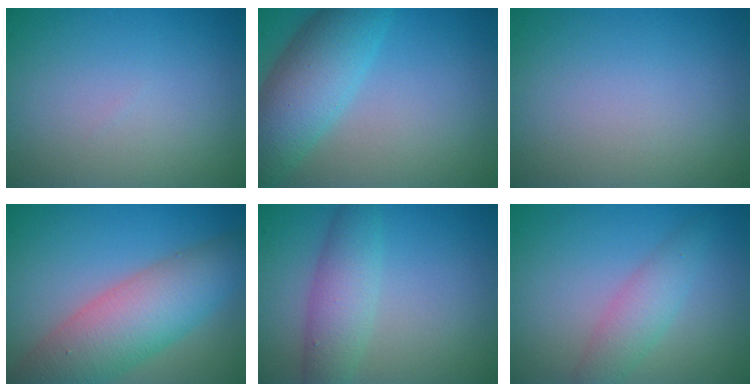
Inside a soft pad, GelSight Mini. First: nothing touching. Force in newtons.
{"total": 6.9, "press": 6.9, "slide": 0.2}
{"total": 0.0}
{"total": 8.1, "press": 8.1, "slide": 0.3}
{"total": 3.8, "press": 3.8, "slide": 0.1}
{"total": 2.8, "press": 2.8, "slide": 0.1}